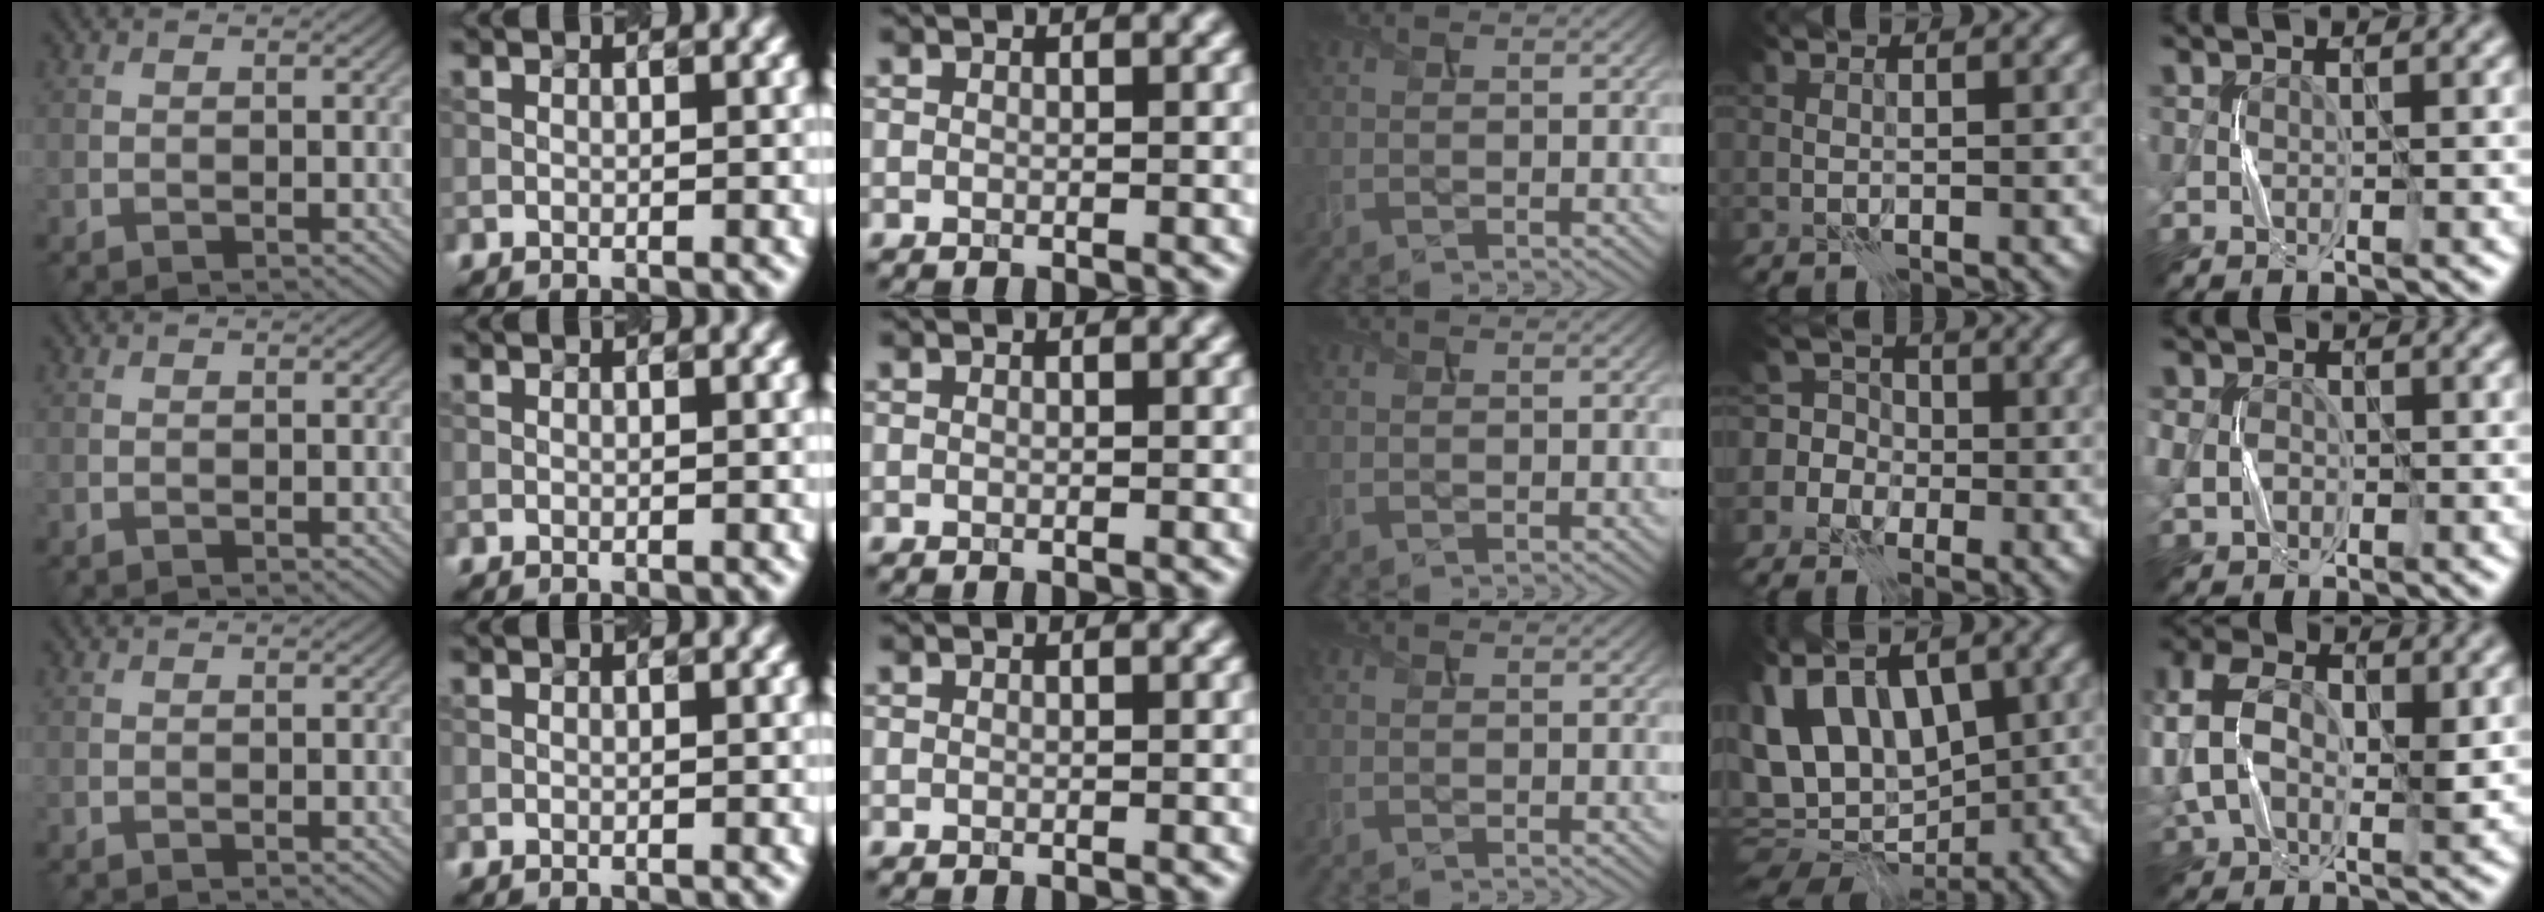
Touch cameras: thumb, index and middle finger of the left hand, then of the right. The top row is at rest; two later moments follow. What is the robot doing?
{"motion": "press", "object": "gel pad"}